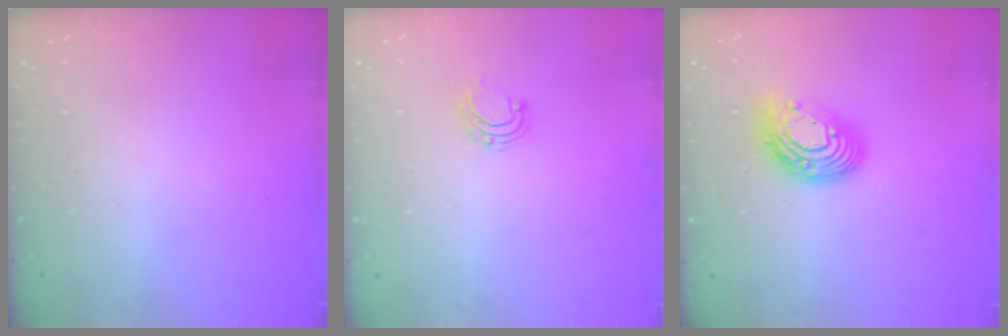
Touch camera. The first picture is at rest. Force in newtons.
{"total": 6.5, "press": 6.5, "slide": 0.4}
{"total": 12.7, "press": 12.7, "slide": 1.2}